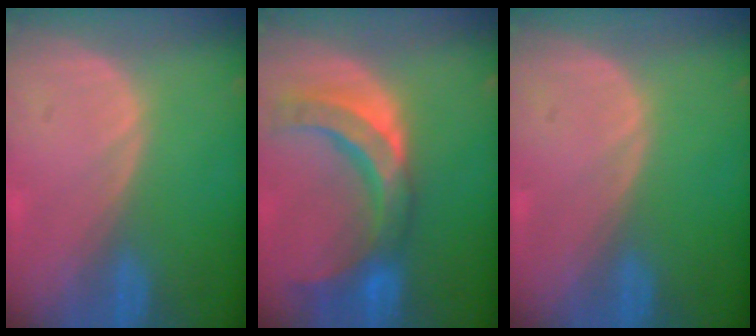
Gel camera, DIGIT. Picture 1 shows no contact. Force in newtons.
{"total": 10.6, "press": 9.3, "slide": 5.1}
{"total": 0.0}